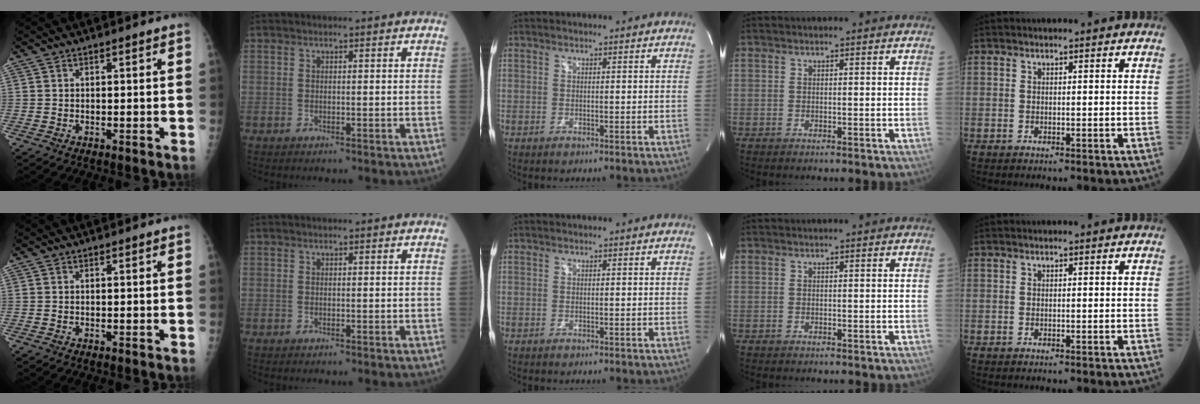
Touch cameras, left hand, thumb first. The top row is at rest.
{}